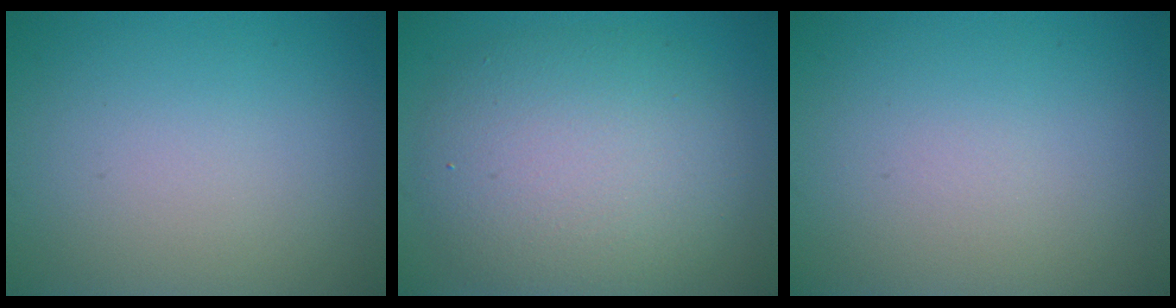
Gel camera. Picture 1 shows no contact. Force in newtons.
{"total": 7.5, "press": 7.5, "slide": 0.2}
{"total": 0.0}